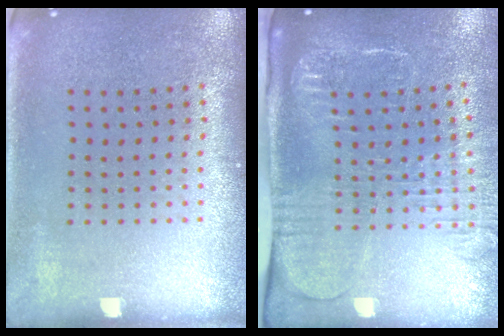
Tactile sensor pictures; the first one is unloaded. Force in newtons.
{"total": 2.7, "press": 2.1, "slide": 1.7}